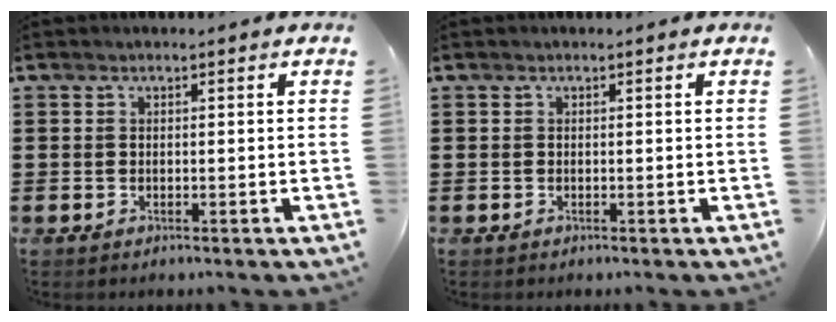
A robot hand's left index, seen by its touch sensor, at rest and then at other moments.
{"total": 0.0}